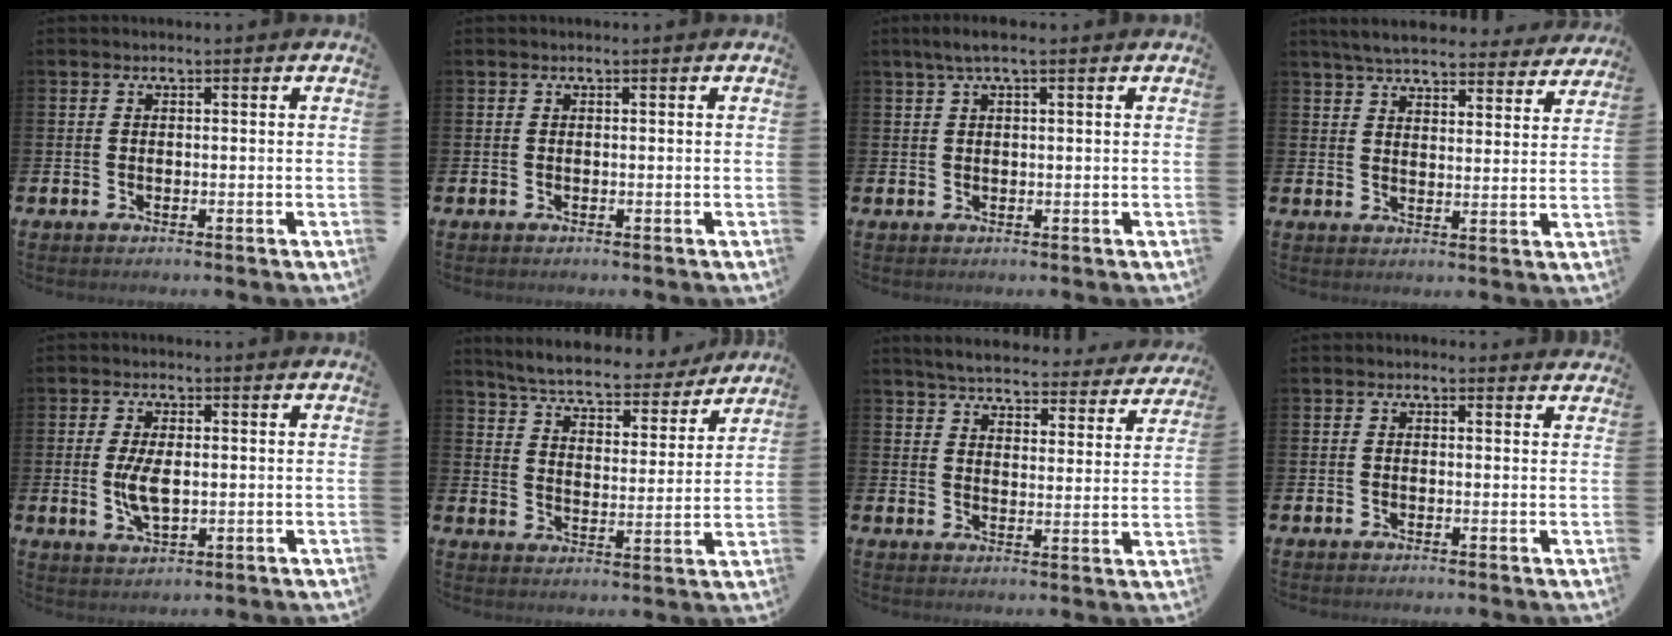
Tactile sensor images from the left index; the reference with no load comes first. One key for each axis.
{"total": 0.0}
{"total": 2.4, "fx": 1.5, "fy": 0.4, "fz": 1.9, "tx": -0.043, "ty": 0.007, "tz": 0.027}
{"total": 6.2, "fx": 5.9, "fy": 1.1, "fz": 1.6, "tx": -0.047, "ty": -0.032, "tz": 0.105}
{"total": 5.2, "fx": -0.1, "fy": 2.5, "fz": 4.5, "tx": -0.080, "ty": -0.002, "tz": -0.006}
{"total": 6.5, "fx": 6.2, "fy": 0.9, "fz": 1.8, "tx": -0.068, "ty": -0.043, "tz": 0.105}
{"total": 5.1, "fx": 5.0, "fy": 0.7, "fz": 1.0, "tx": -0.037, "ty": -0.037, "tz": 0.082}
{"total": 0.5, "fx": 0.3, "fy": 0.3, "fz": 0.2, "tx": -0.001, "ty": 0.002, "tz": 0.004}